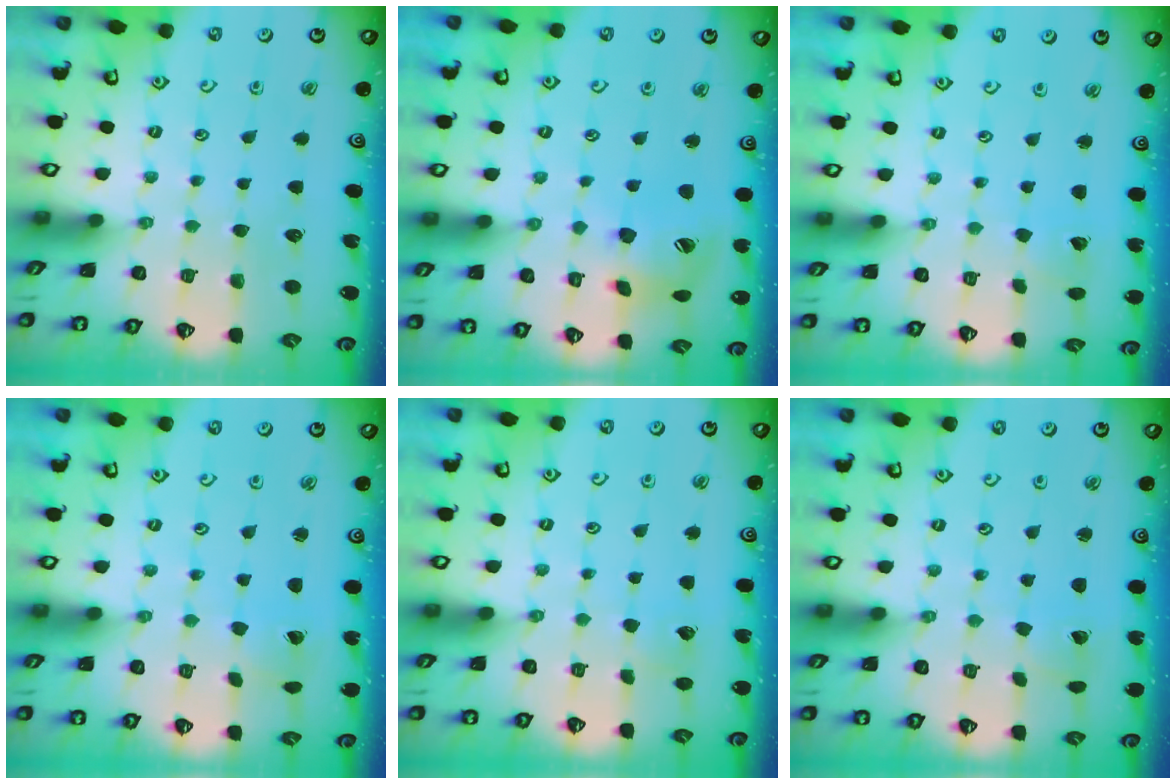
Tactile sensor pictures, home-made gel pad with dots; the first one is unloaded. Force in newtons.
{"total": 13.6, "press": 13.6, "slide": 1.3}
{"total": 2.3, "press": 2.3, "slide": 0.3}
{"total": 0.7, "press": 0.7, "slide": 0.0}
{"total": 2.7, "press": 2.7, "slide": 0.2}
{"total": 1.3, "press": 1.3, "slide": 0.1}